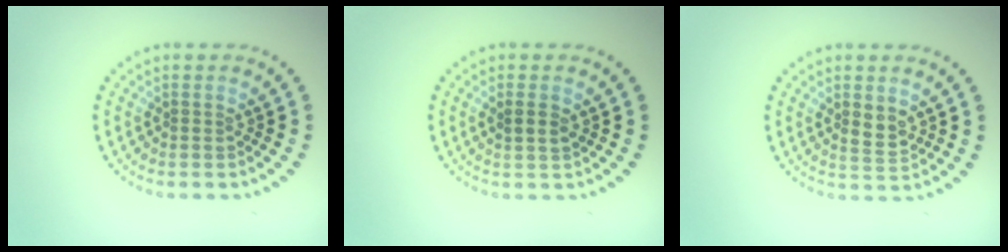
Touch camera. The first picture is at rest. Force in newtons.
{"total": 1.5, "press": 1.3, "slide": 0.7}
{"total": 1.9, "press": 1.8, "slide": 0.7}